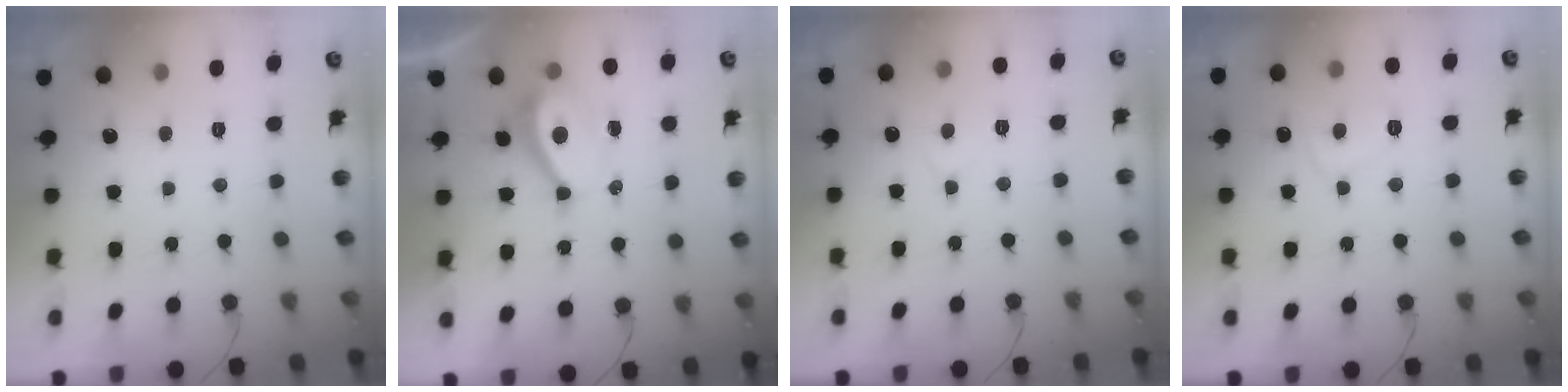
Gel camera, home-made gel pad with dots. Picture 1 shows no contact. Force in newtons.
{"total": 6.8, "press": 6.7, "slide": 0.7}
{"total": 2.9, "press": 2.9, "slide": 0.3}
{"total": 6.4, "press": 6.3, "slide": 0.5}